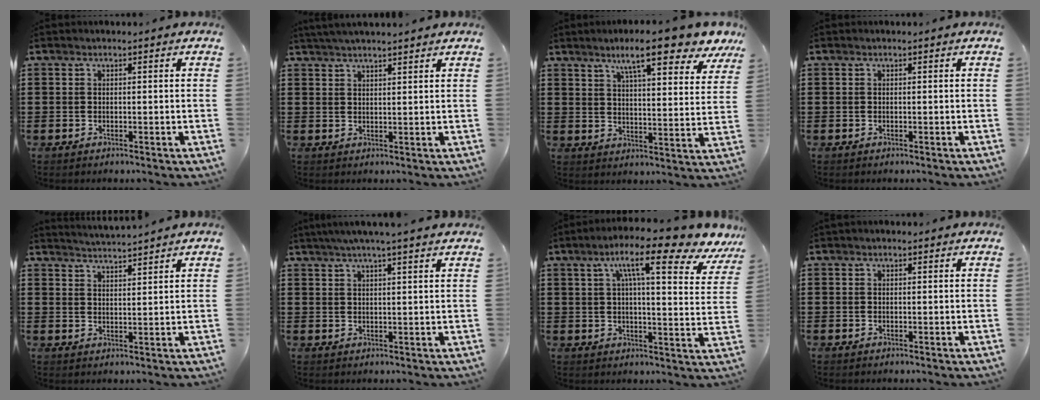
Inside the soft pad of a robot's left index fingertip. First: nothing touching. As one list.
[{"total": 2.5, "force": [2.4, -0.3, 0.7], "torque": [-0.019, 0.000, 0.045]}, {"total": 10.1, "force": [7.7, 1.1, 6.4], "torque": [-0.111, -0.029, 0.128]}, {"total": 0.0}, {"total": 3.0, "force": [2.9, -0.8, -0.1], "torque": [-0.007, -0.015, 0.053]}, {"total": 3.3, "force": [2.7, -0.5, 1.8], "torque": [-0.042, -0.002, 0.048]}, {"total": 11.4, "force": [7.3, 1.3, 8.6], "torque": [-0.148, -0.029, 0.112]}, {"total": 0.5, "force": [0.2, 0.4, 0.2], "torque": [-0.005, 0.004, 0.004]}]